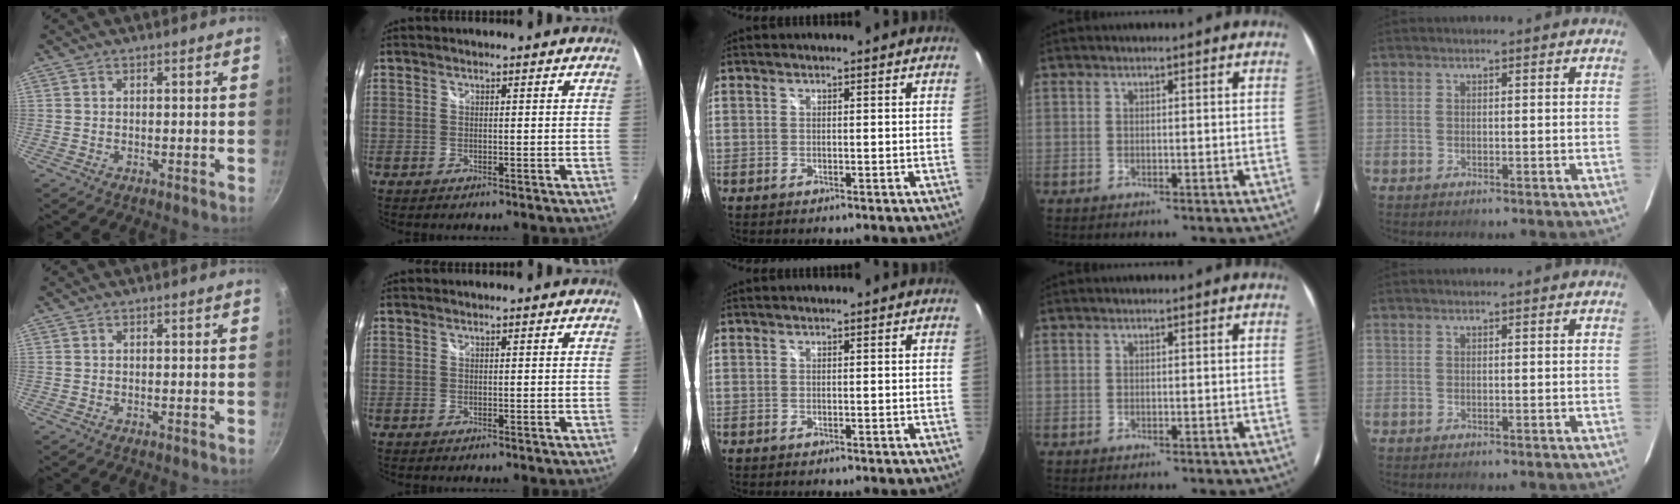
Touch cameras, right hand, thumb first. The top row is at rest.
{}